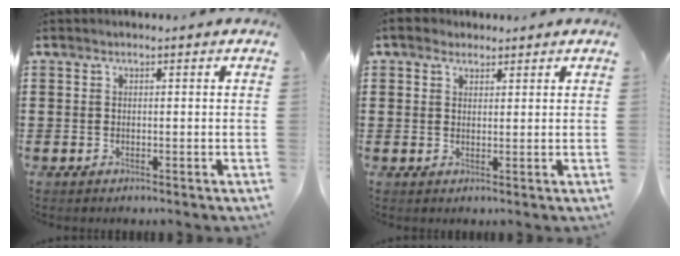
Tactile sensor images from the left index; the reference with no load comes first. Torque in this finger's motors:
{"motor_torque": [2.14, 0.00, 0.37, 0.21]}